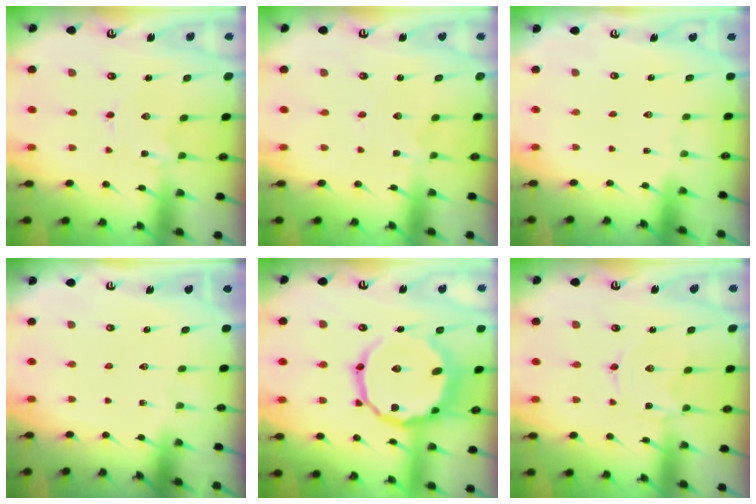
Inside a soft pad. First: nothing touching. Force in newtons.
{"total": 0.8, "press": 0.8, "slide": 0.1}
{"total": 1.6, "press": 1.6, "slide": 0.1}
{"total": 0.0}
{"total": 19.4, "press": 19.3, "slide": 1.5}
{"total": 0.0}